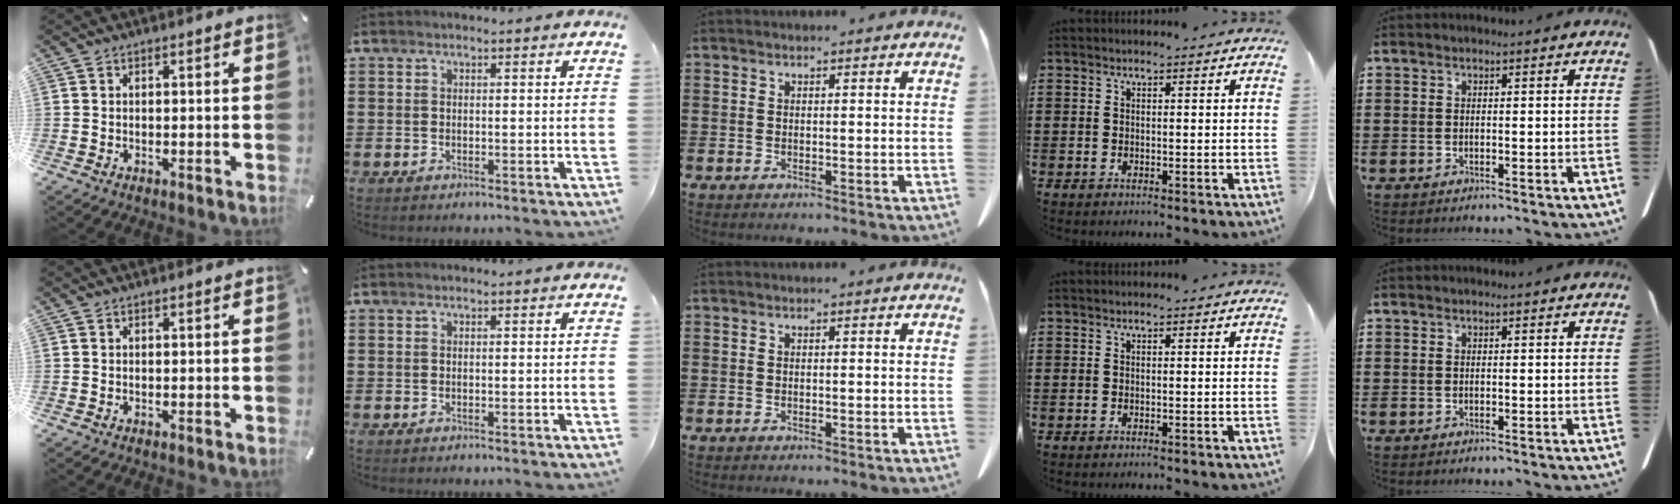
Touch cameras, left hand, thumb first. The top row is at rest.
{}